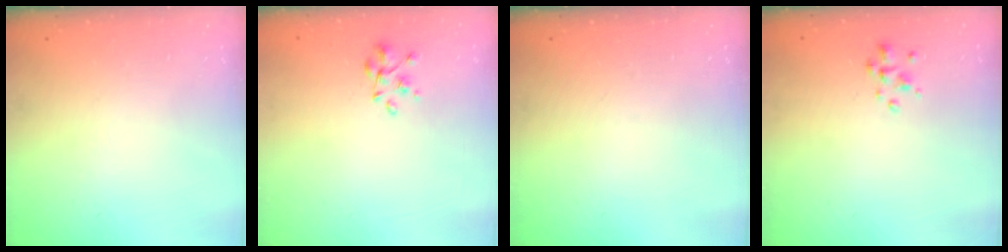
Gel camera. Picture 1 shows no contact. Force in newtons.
{"total": 3.7, "press": 3.5, "slide": 1.2}
{"total": 0.0}
{"total": 2.1, "press": 2.1, "slide": 0.1}